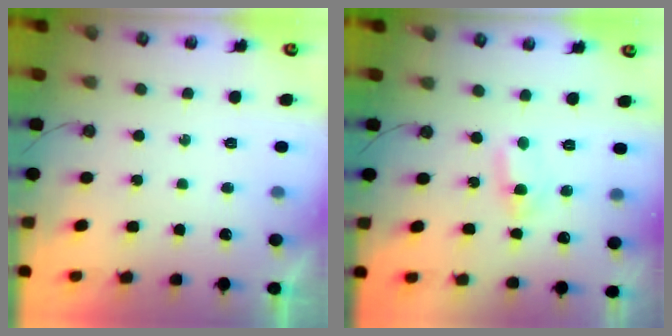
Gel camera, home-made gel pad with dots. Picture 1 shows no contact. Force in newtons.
{"total": 1.5, "press": 1.3, "slide": 0.7}